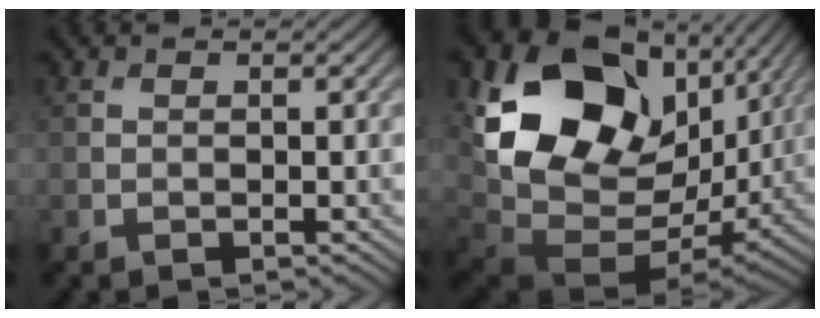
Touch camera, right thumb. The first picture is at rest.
{"total": 19.4, "force": [4.8, 14.0, 12.5], "torque": [-0.269, -0.032, 0.124]}